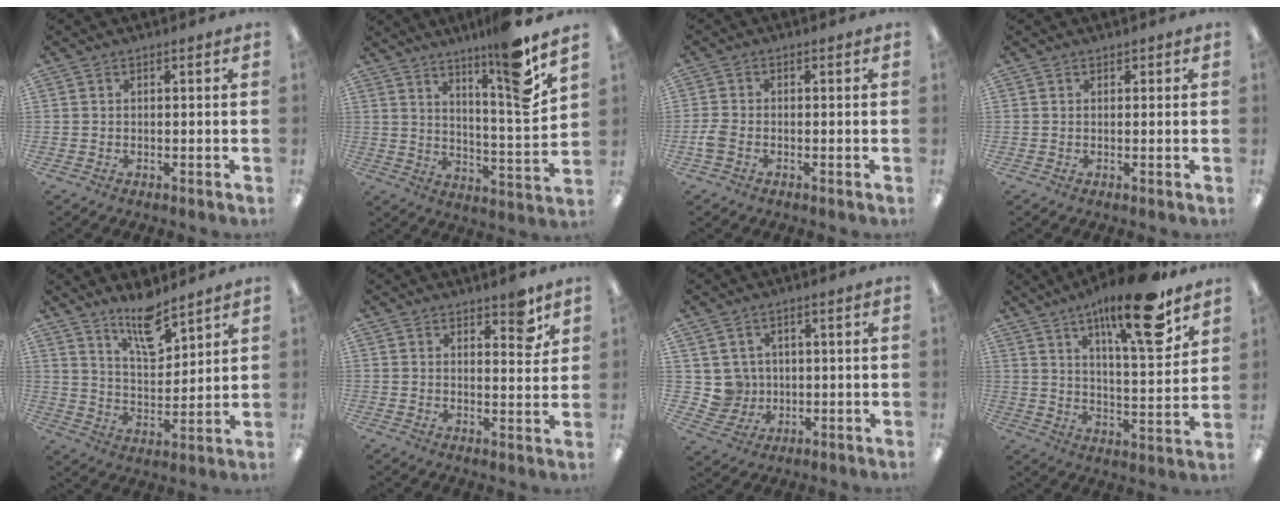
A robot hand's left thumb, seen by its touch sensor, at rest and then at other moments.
{"total": 13.8, "force": [10.2, 0.4, 9.4], "torque": [-0.137, -0.072, 0.152]}
{"total": 2.9, "force": [-1.1, 1.6, 2.1], "torque": [-0.050, 0.002, -0.022]}
{"total": 0.7, "force": [0.5, 0.5, 0.1], "torque": [-0.001, 0.002, 0.009]}
{"total": 13.0, "force": [10.1, 4.6, 6.7], "torque": [-0.111, -0.061, 0.177]}
{"total": 5.9, "force": [4.3, 2.3, 3.3], "torque": [-0.020, -0.031, 0.067]}
{"total": 5.4, "force": [1.4, 5.3, 0.3], "torque": [-0.012, 0.000, 0.032]}
{"total": 18.3, "force": [12.0, 4.5, 13.1], "torque": [-0.196, -0.064, 0.183]}